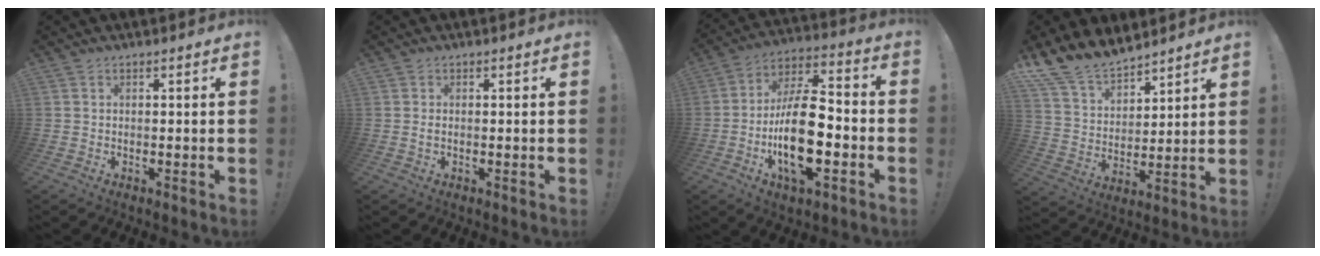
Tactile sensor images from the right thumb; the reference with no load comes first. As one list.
[{"total": 0.8, "force": [0.0, 0.3, 0.8], "torque": [-0.013, 0.000, -0.002]}, {"total": 19.8, "force": [-5.3, 8.8, 16.9], "torque": [-0.304, 0.017, -0.089]}, {"total": 13.4, "force": [11.9, 5.3, 2.9], "torque": [-0.080, -0.092, 0.227]}]